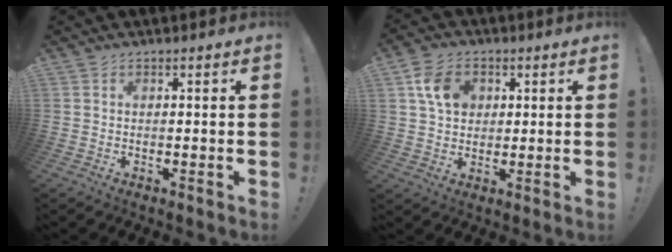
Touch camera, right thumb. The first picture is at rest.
{"total": 9.6, "force": [3.3, 7.4, 5.1], "torque": [-0.079, 0.003, 0.068]}